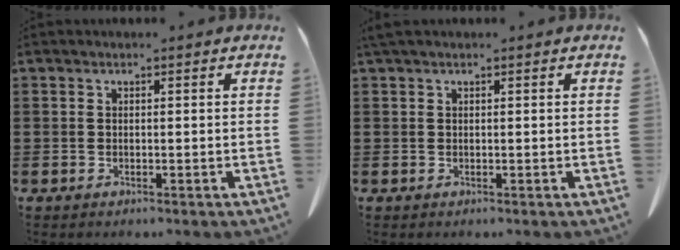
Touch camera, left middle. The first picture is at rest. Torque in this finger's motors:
{"motor_torque": [0.56, 0.45, 0.04, 0.02]}